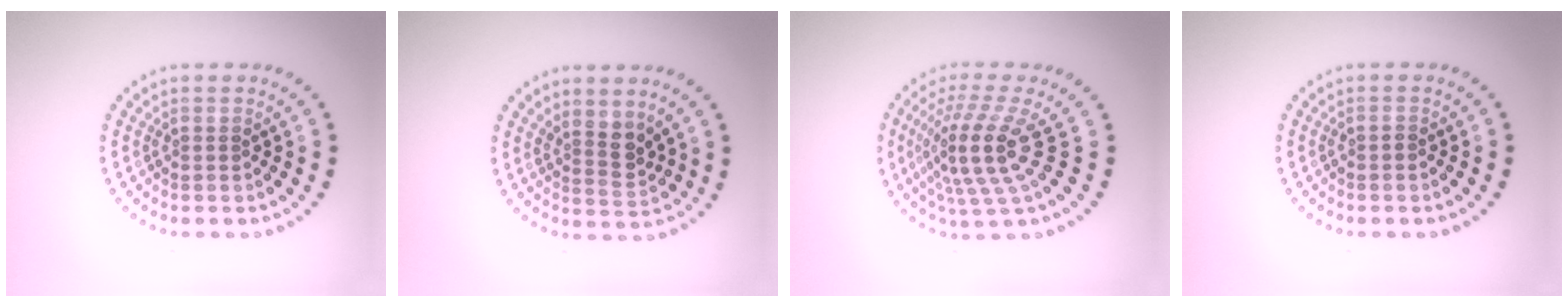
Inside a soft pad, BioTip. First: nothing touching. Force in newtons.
{"total": 2.4, "press": 1.9, "slide": 1.5}
{"total": 5.3, "press": 3.9, "slide": 3.7}
{"total": 0.7, "press": 0.7, "slide": 0.1}